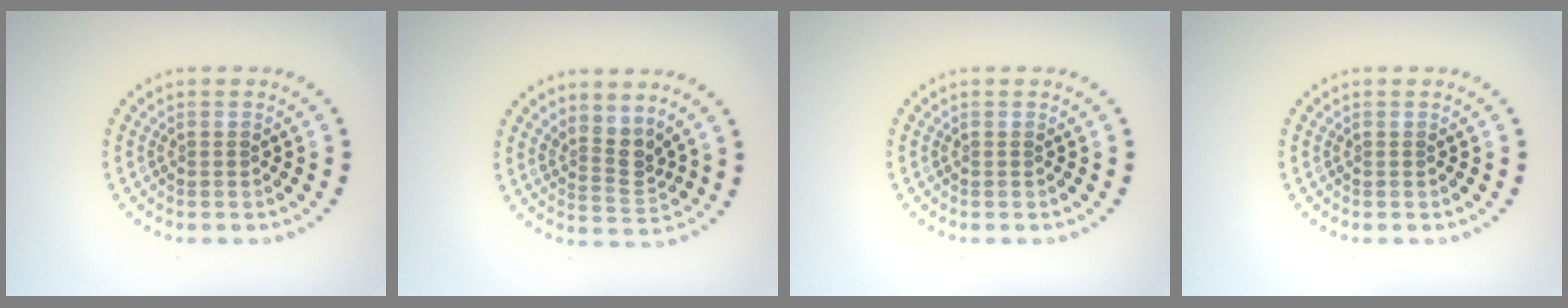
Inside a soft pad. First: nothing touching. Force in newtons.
{"total": 2.7, "press": 2.0, "slide": 1.8}
{"total": 0.0}
{"total": 0.0}